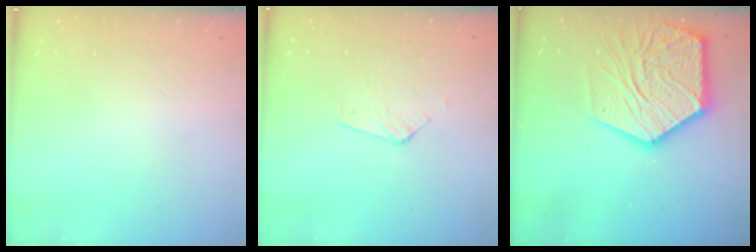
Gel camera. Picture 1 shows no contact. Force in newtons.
{"total": 3.1, "press": 3.1, "slide": 0.2}
{"total": 21.9, "press": 21.8, "slide": 1.7}